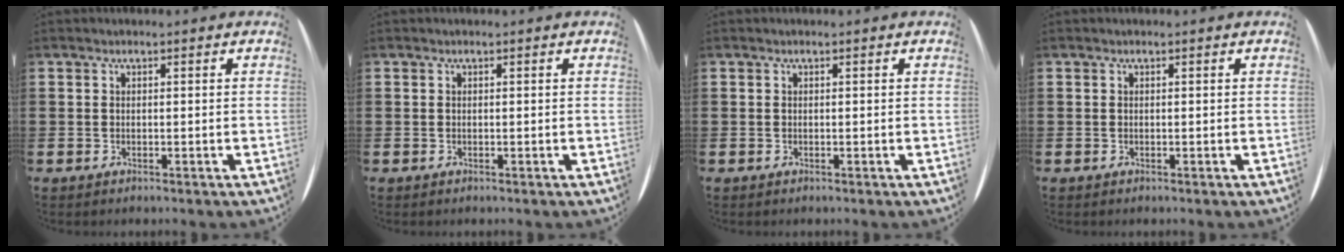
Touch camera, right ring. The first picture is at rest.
{"total": 0.0}
{"total": 0.0}
{"total": 0.0}